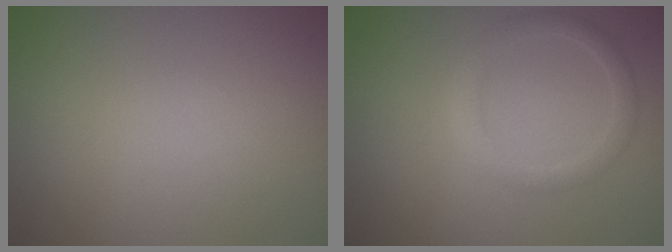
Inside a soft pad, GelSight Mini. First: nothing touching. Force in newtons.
{"total": 2.0, "press": 2.0, "slide": 0.0}